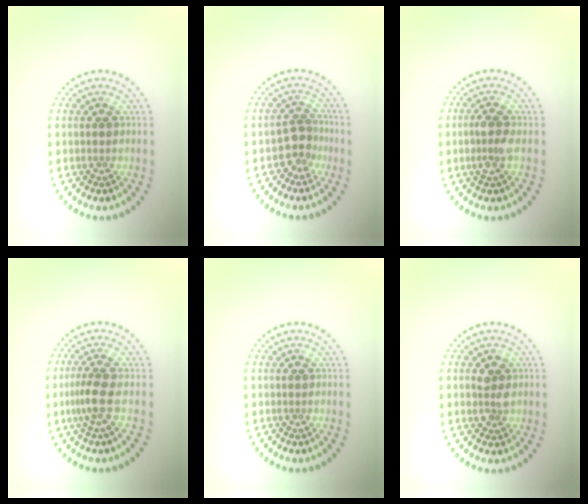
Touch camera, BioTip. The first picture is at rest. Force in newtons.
{"total": 2.3, "press": 1.8, "slide": 1.5}
{"total": 2.3, "press": 2.2, "slide": 0.6}
{"total": 2.3, "press": 1.8, "slide": 1.4}
{"total": 0.0}
{"total": 1.9, "press": 1.9, "slide": 0.5}